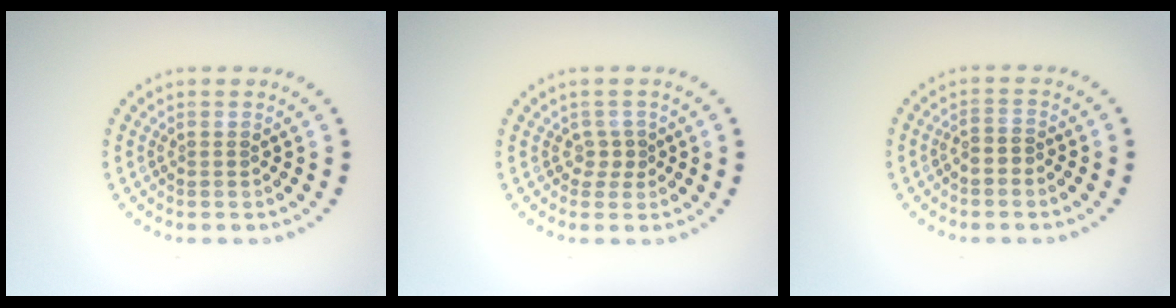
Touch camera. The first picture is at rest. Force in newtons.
{"total": 1.4, "press": 0.9, "slide": 1.0}
{"total": 1.7, "press": 1.4, "slide": 1.0}